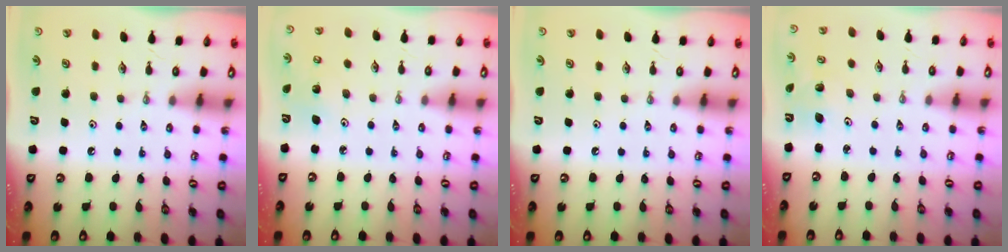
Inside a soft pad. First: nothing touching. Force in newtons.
{"total": 3.2, "press": 3.2, "slide": 0.2}
{"total": 0.0}
{"total": 2.5, "press": 2.5, "slide": 0.1}